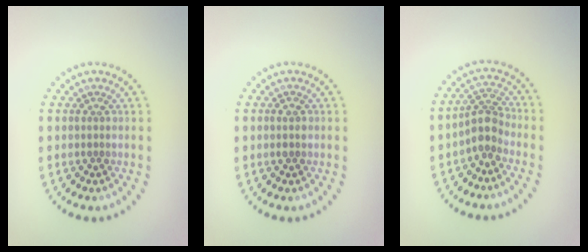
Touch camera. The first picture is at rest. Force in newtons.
{"total": 1.2, "press": 1.2, "slide": 0.2}
{"total": 2.7, "press": 2.2, "slide": 1.7}